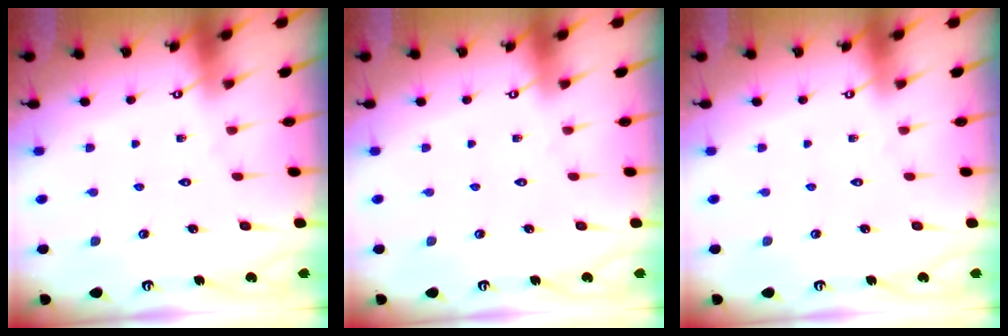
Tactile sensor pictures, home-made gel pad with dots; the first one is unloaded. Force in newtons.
{"total": 0.0}
{"total": 0.0}